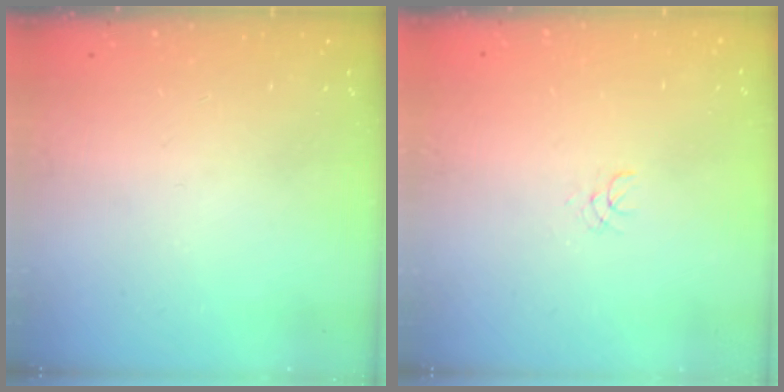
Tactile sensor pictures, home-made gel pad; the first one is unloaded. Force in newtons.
{"total": 1.1, "press": 1.1, "slide": 0.1}